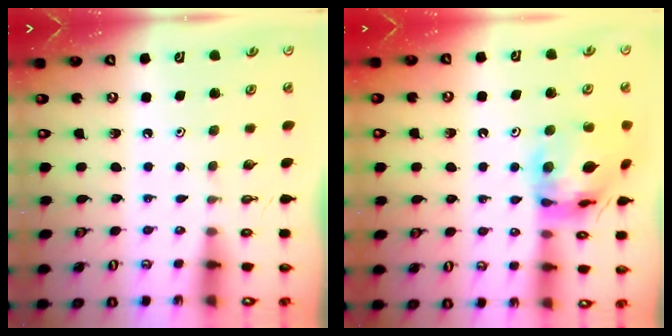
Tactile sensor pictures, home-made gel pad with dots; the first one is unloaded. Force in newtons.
{"total": 14.8, "press": 14.7, "slide": 1.7}